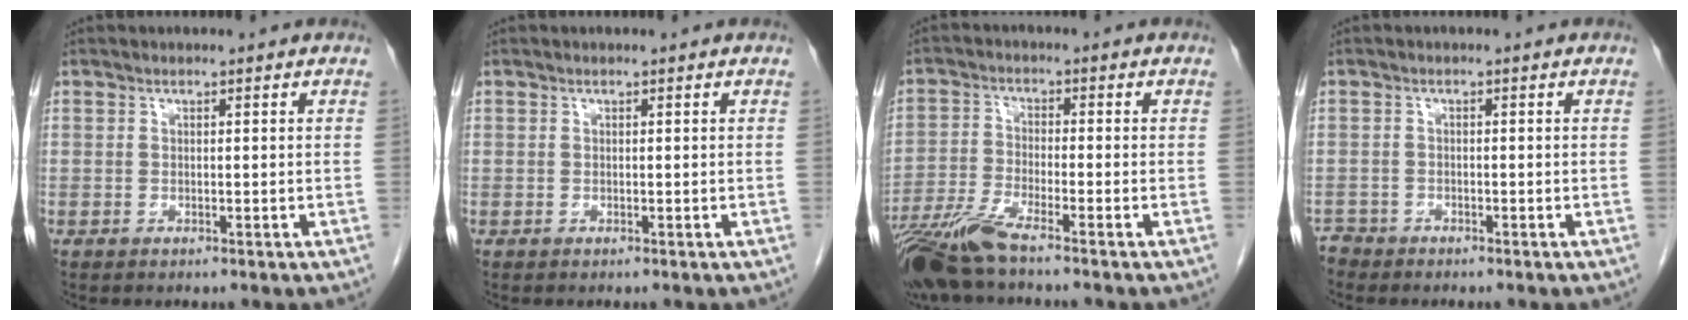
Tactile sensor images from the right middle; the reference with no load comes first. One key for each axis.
{"total": 0.0}
{"total": 7.9, "fx": -6.3, "fy": 0.0, "fz": 4.8, "tx": -0.097, "ty": -0.027, "tz": -0.124}
{"total": 1.5, "fx": -1.4, "fy": 0.4, "fz": -0.4, "tx": 0.005, "ty": -0.002, "tz": -0.029}